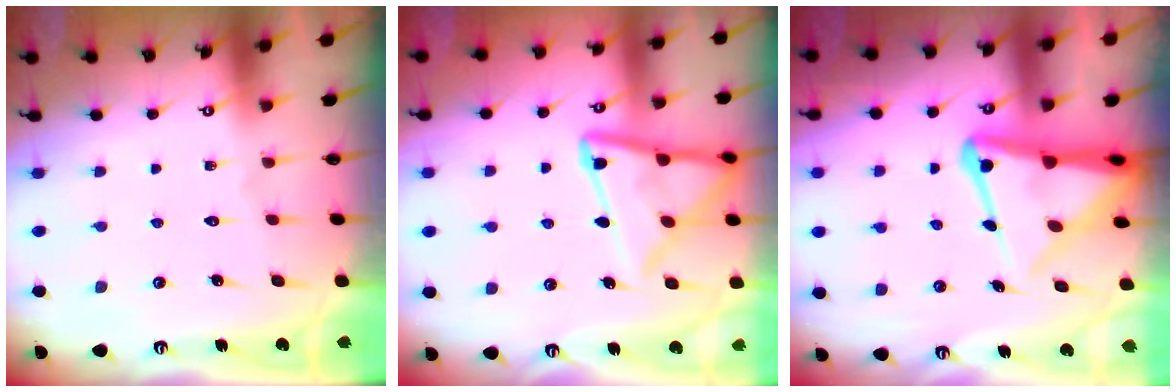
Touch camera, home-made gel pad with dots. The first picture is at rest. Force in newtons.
{"total": 14.6, "press": 14.6, "slide": 1.5}
{"total": 12.5, "press": 12.4, "slide": 1.2}